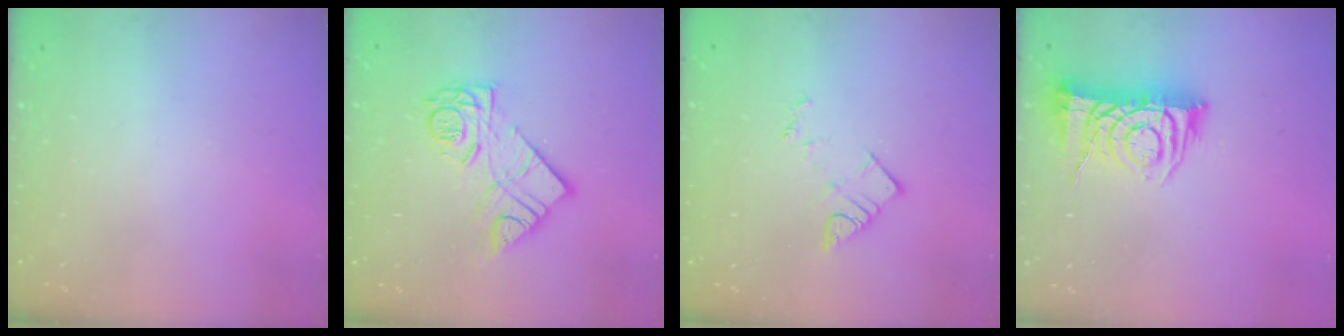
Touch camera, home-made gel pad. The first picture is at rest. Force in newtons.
{"total": 12.9, "press": 12.9, "slide": 0.5}
{"total": 6.2, "press": 6.1, "slide": 0.6}
{"total": 10.1, "press": 10.0, "slide": 1.0}